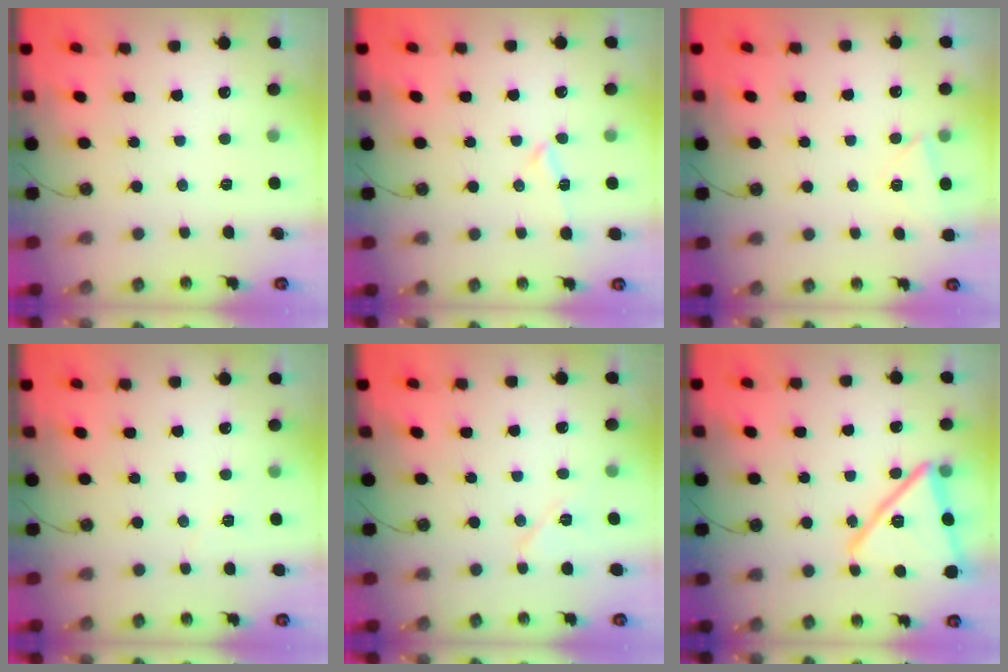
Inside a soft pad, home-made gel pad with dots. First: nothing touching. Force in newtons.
{"total": 4.3, "press": 3.9, "slide": 2.0}
{"total": 4.2, "press": 3.2, "slide": 2.8}
{"total": 2.9, "press": 2.8, "slide": 0.7}
{"total": 11.7, "press": 4.9, "slide": 10.7}
{"total": 19.0, "press": 18.9, "slide": 1.5}